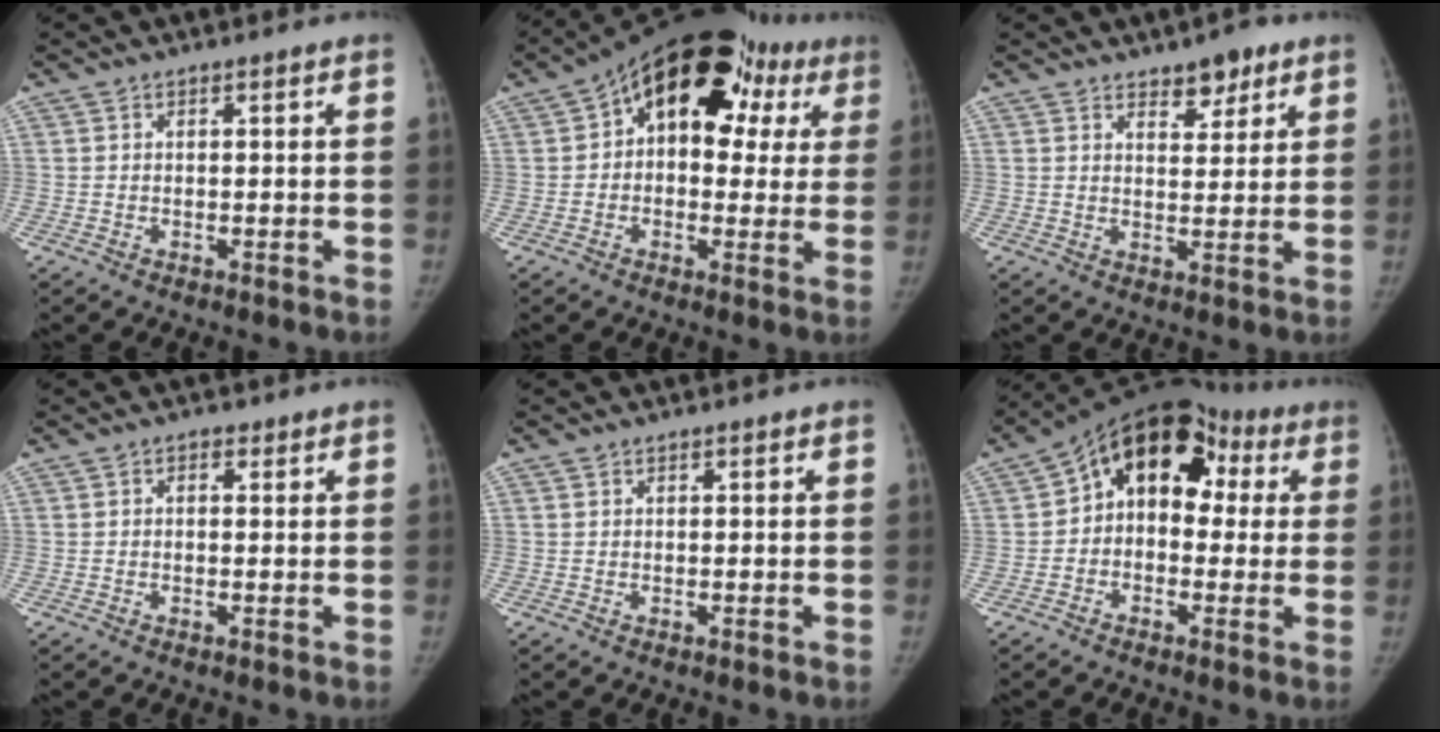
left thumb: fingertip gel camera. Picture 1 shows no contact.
{"total": 19.3, "force": [6.8, 12.2, 13.4], "torque": [-0.135, 0.039, 0.087]}
{"total": 5.2, "force": [3.5, 2.6, 2.8], "torque": [-0.012, -0.023, 0.053]}
{"total": 1.3, "force": [0.5, 1.0, 0.6], "torque": [0.000, 0.002, 0.002]}
{"total": 0.0}
{"total": 14.2, "force": [2.7, 10.1, 9.6], "torque": [-0.088, 0.047, 0.026]}